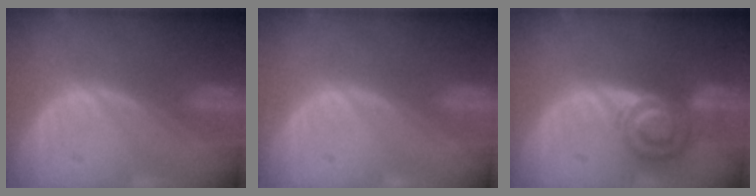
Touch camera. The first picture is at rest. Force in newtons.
{"total": 0.0}
{"total": 7.1, "press": 6.2, "slide": 3.5}